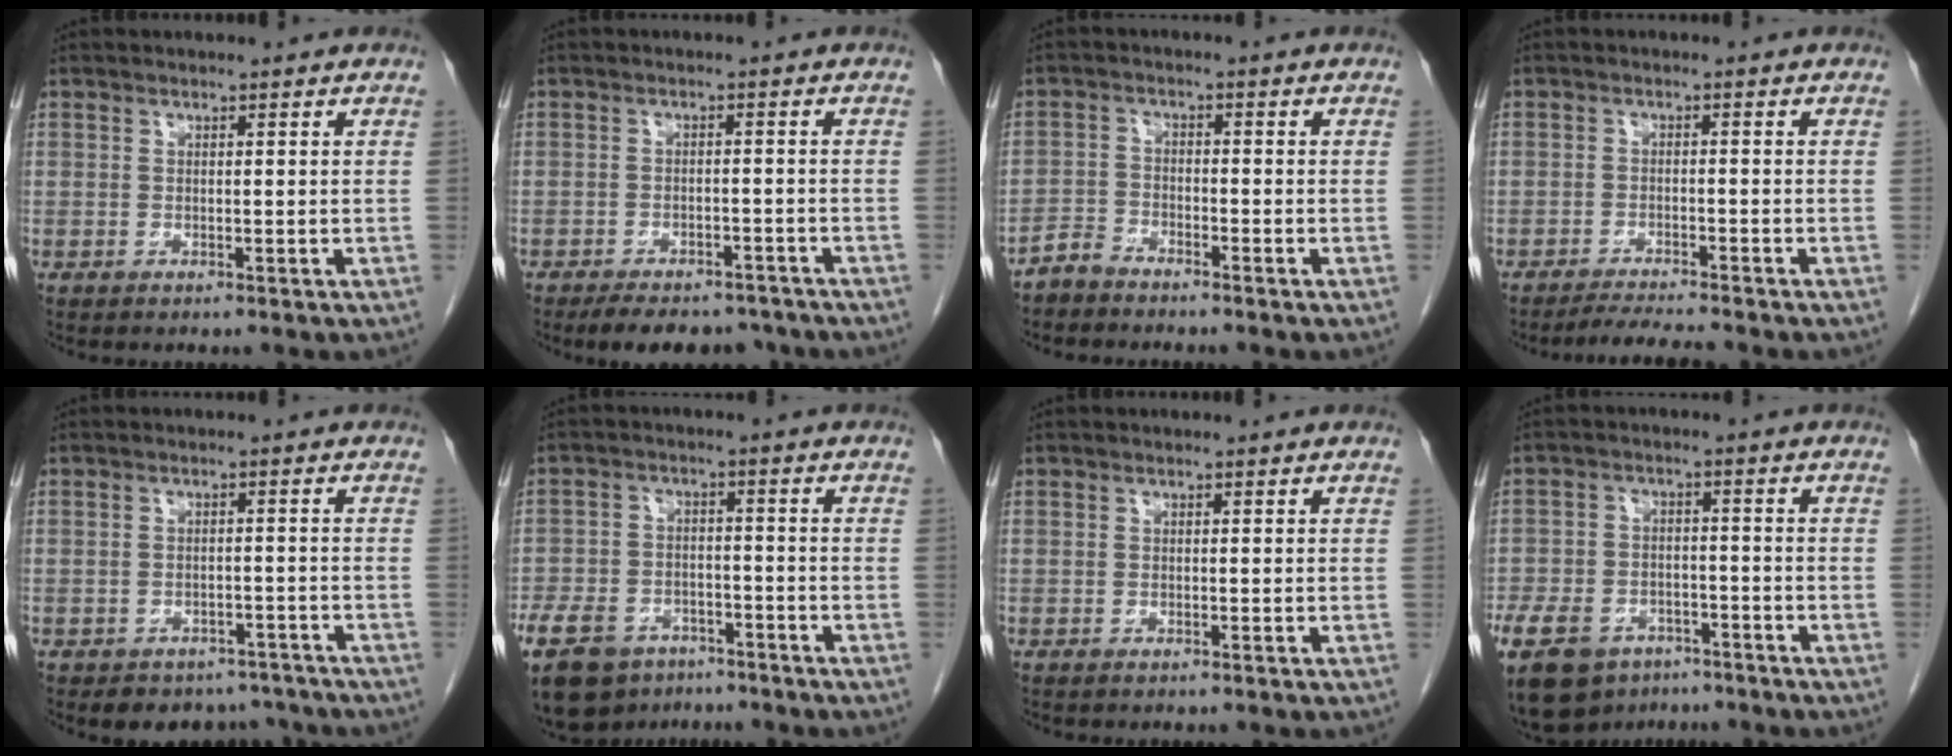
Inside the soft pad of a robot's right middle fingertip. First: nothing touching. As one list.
[{"total": 9.9, "force": [-8.3, 4.0, 3.4], "torque": [-0.043, 0.003, -0.108]}, {"total": 2.8, "force": [-2.6, 0.8, 0.0], "torque": [-0.001, -0.002, -0.053]}, {"total": 3.9, "force": [-3.7, -0.4, 1.0], "torque": [-0.020, -0.016, -0.064]}, {"total": 7.1, "force": [-6.1, 3.6, 0.8], "torque": [0.007, 0.012, -0.072]}, {"total": 17.4, "force": [-11.4, 10.6, 7.8], "torque": [-0.214, -0.014, -0.171]}, {"total": 0.0}, {"total": 19.9, "force": [-12.2, 12.9, 9.1], "torque": [-0.275, -0.022, -0.181]}]